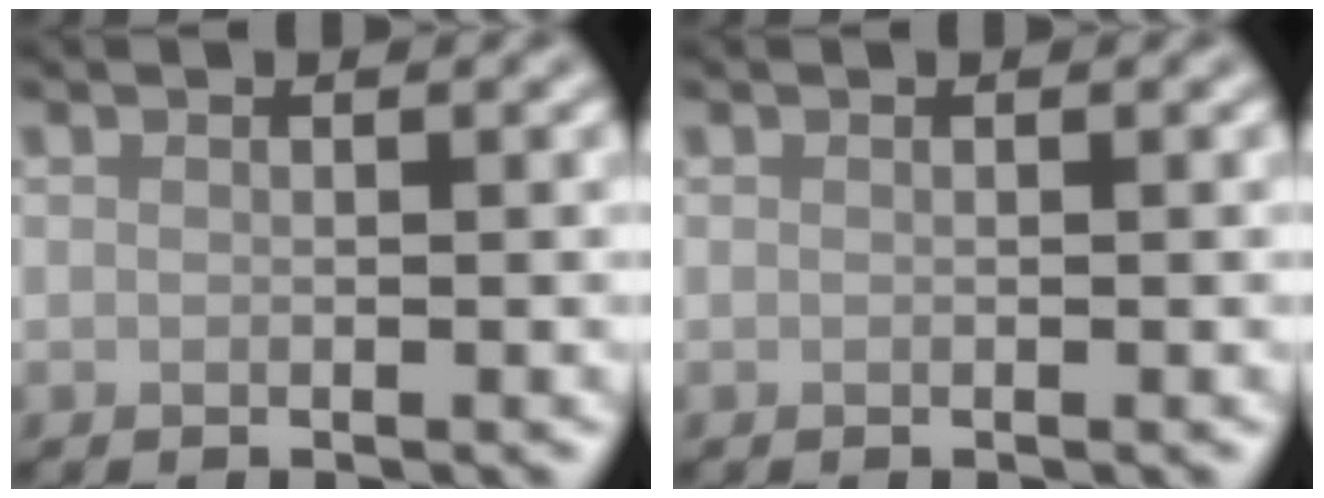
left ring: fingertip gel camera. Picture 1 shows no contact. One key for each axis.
{"total": 0.0}